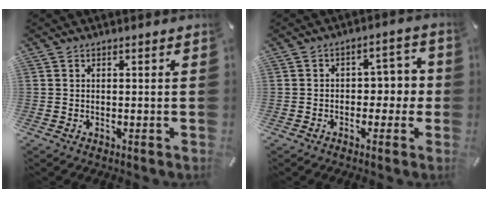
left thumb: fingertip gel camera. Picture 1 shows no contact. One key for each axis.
{"total": 5.8, "fx": -0.9, "fy": 4.1, "fz": 4.0, "tx": -0.052, "ty": 0.011, "tz": -0.025}